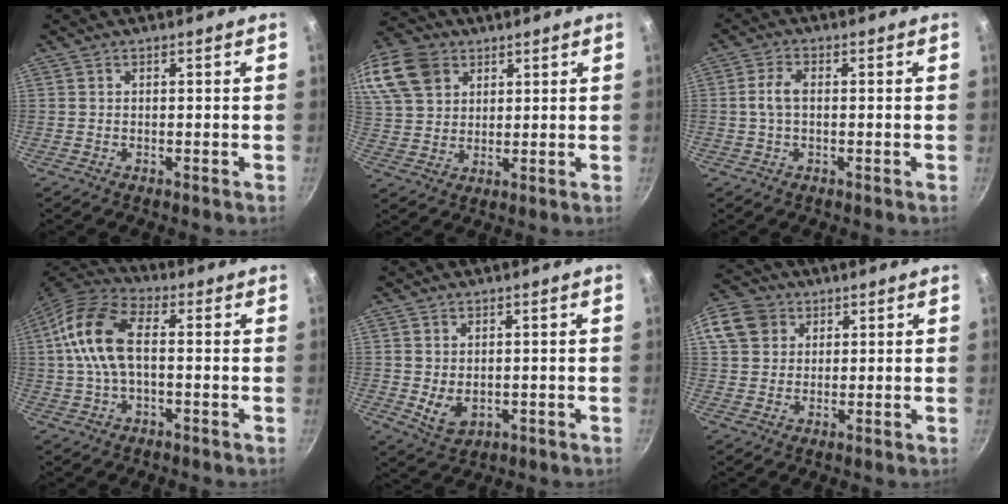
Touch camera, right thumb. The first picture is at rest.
{"total": 18.4, "force": [8.8, 13.6, 8.8], "torque": [-0.200, 0.017, 0.171]}
{"total": 3.9, "force": [0.1, 2.0, 3.4], "torque": [-0.075, 0.012, -0.003]}
{"total": 13.3, "force": [0.8, 7.2, 11.2], "torque": [-0.216, 0.032, -0.001]}
{"total": 4.7, "force": [0.0, 3.4, 3.3], "torque": [-0.054, -0.016, 0.012]}
{"total": 12.6, "force": [4.9, 10.3, 5.4], "torque": [-0.110, 0.019, 0.086]}